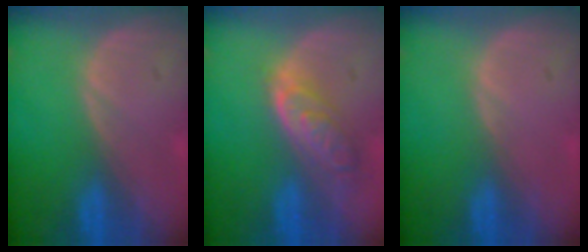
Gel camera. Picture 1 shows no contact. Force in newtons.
{"total": 6.3, "press": 5.7, "slide": 2.7}
{"total": 0.0}